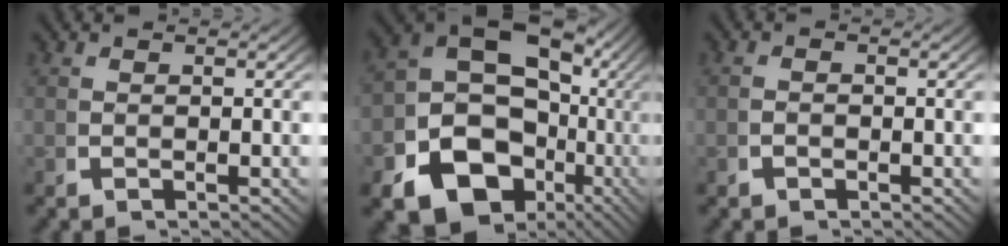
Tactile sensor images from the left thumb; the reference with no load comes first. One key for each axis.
{"total": 15.8, "fx": -2.7, "fy": 12.2, "fz": 9.6, "tx": -0.182, "ty": -0.057, "tz": -0.028}
{"total": 0.5, "fx": -0.5, "fy": 0.2, "fz": -0.1, "tx": 0.006, "ty": -0.002, "tz": -0.011}